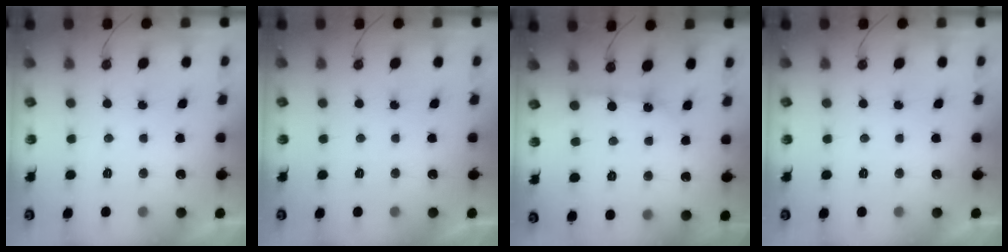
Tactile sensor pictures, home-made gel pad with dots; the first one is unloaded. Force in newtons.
{"total": 0.0}
{"total": 6.6, "press": 6.5, "slide": 0.7}
{"total": 0.0}